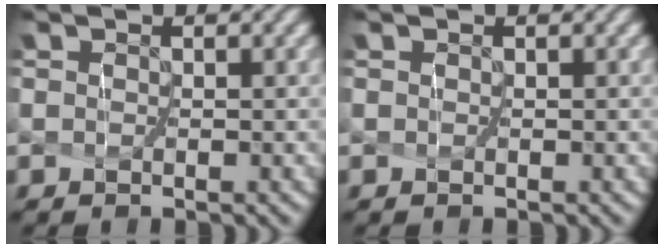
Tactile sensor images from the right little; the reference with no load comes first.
{"total": 0.0}